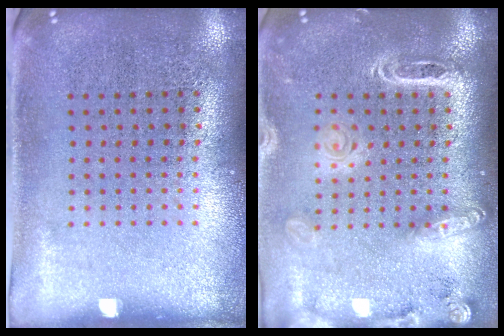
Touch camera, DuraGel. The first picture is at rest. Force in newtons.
{"total": 1.9, "press": 1.6, "slide": 1.0}